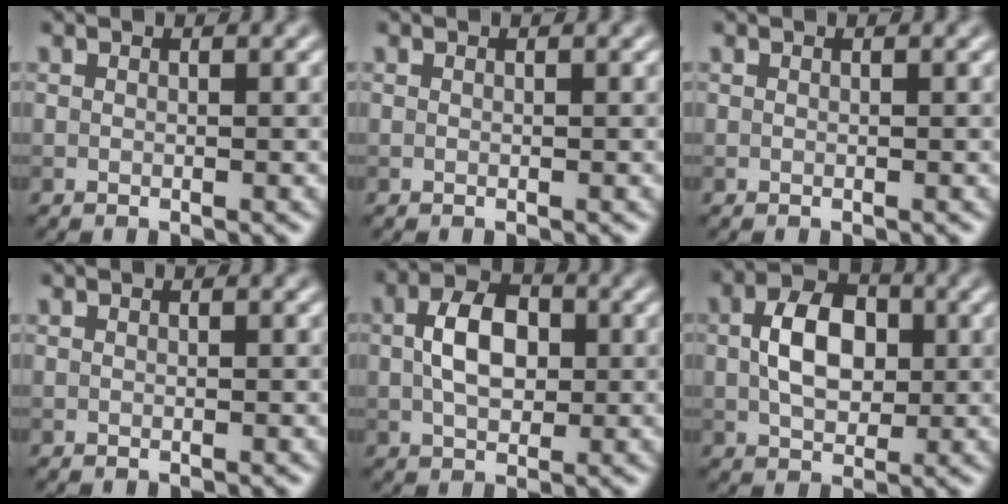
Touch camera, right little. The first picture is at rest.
{"total": 0.0}
{"total": 0.0}
{"total": 0.0}
{"total": 4.9, "force": [0.4, 3.1, 3.8], "torque": [-0.071, 0.007, 0.001]}
{"total": 5.5, "force": [0.5, 3.6, 4.1], "torque": [-0.076, 0.006, 0.004]}